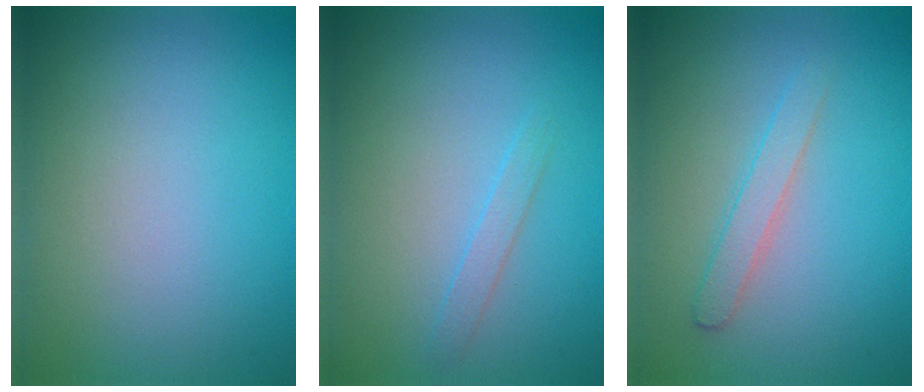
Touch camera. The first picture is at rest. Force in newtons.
{"total": 1.1, "press": 1.1, "slide": 0.0}
{"total": 1.7, "press": 1.7, "slide": 0.1}